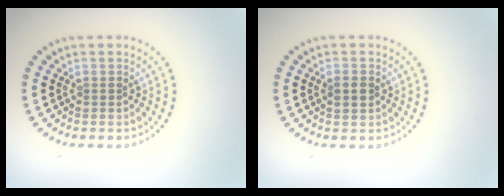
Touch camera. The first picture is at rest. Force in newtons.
{"total": 1.5, "press": 1.5, "slide": 0.2}